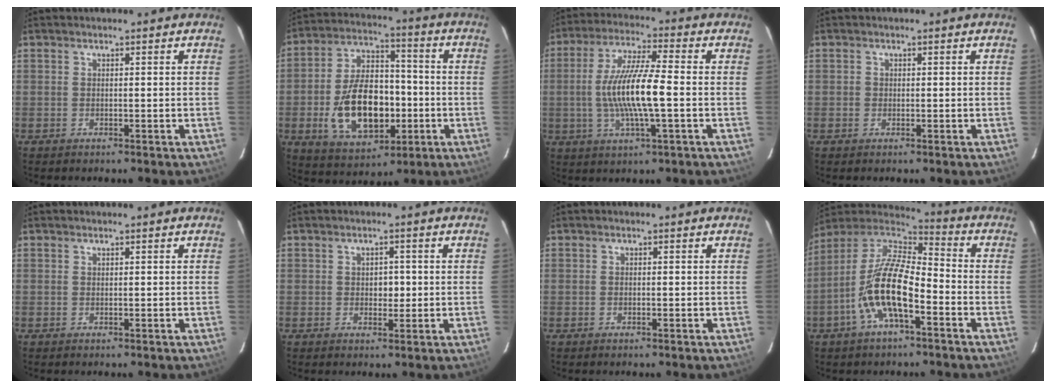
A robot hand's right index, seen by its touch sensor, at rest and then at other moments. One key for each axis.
{"total": 17.2, "fx": -4.0, "fy": 10.1, "fz": 13.3, "tx": -0.264, "ty": 0.013, "tz": -0.049}
{"total": 12.7, "fx": -1.5, "fy": 1.6, "fz": 12.5, "tx": -0.243, "ty": 0.001, "tz": -0.028}
{"total": 0.9, "fx": -0.2, "fy": 0.9, "fz": 0.1, "tx": -0.002, "ty": 0.000, "tz": -0.003}
{"total": 0.0}
{"total": 2.4, "fx": 0.0, "fy": 1.9, "fz": 1.5, "tx": -0.020, "ty": 0.005, "tz": 0.001}
{"total": 0.0}
{"total": 15.1, "fx": -5.9, "fy": 5.4, "fz": 12.9, "tx": -0.260, "ty": -0.002, "tz": -0.118}